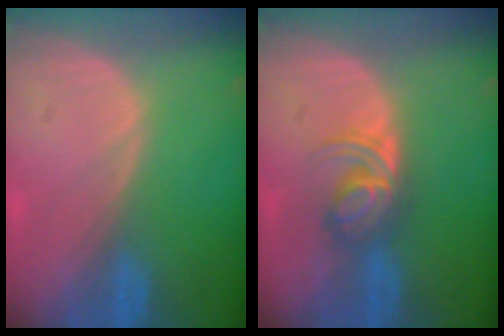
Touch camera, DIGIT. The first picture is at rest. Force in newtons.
{"total": 5.9, "press": 5.0, "slide": 3.1}